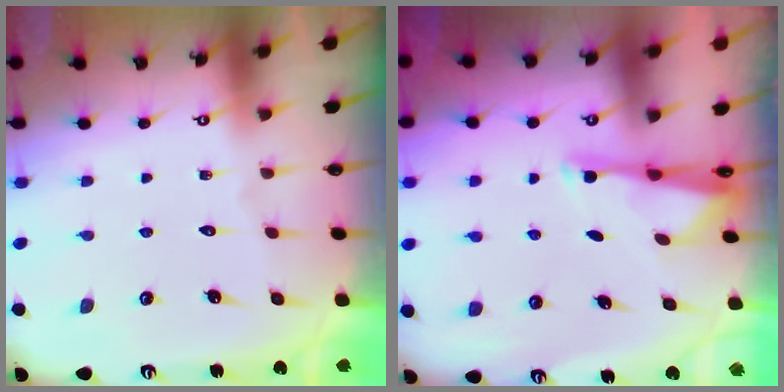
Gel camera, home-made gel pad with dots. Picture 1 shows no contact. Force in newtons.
{"total": 3.0, "press": 2.9, "slide": 0.6}